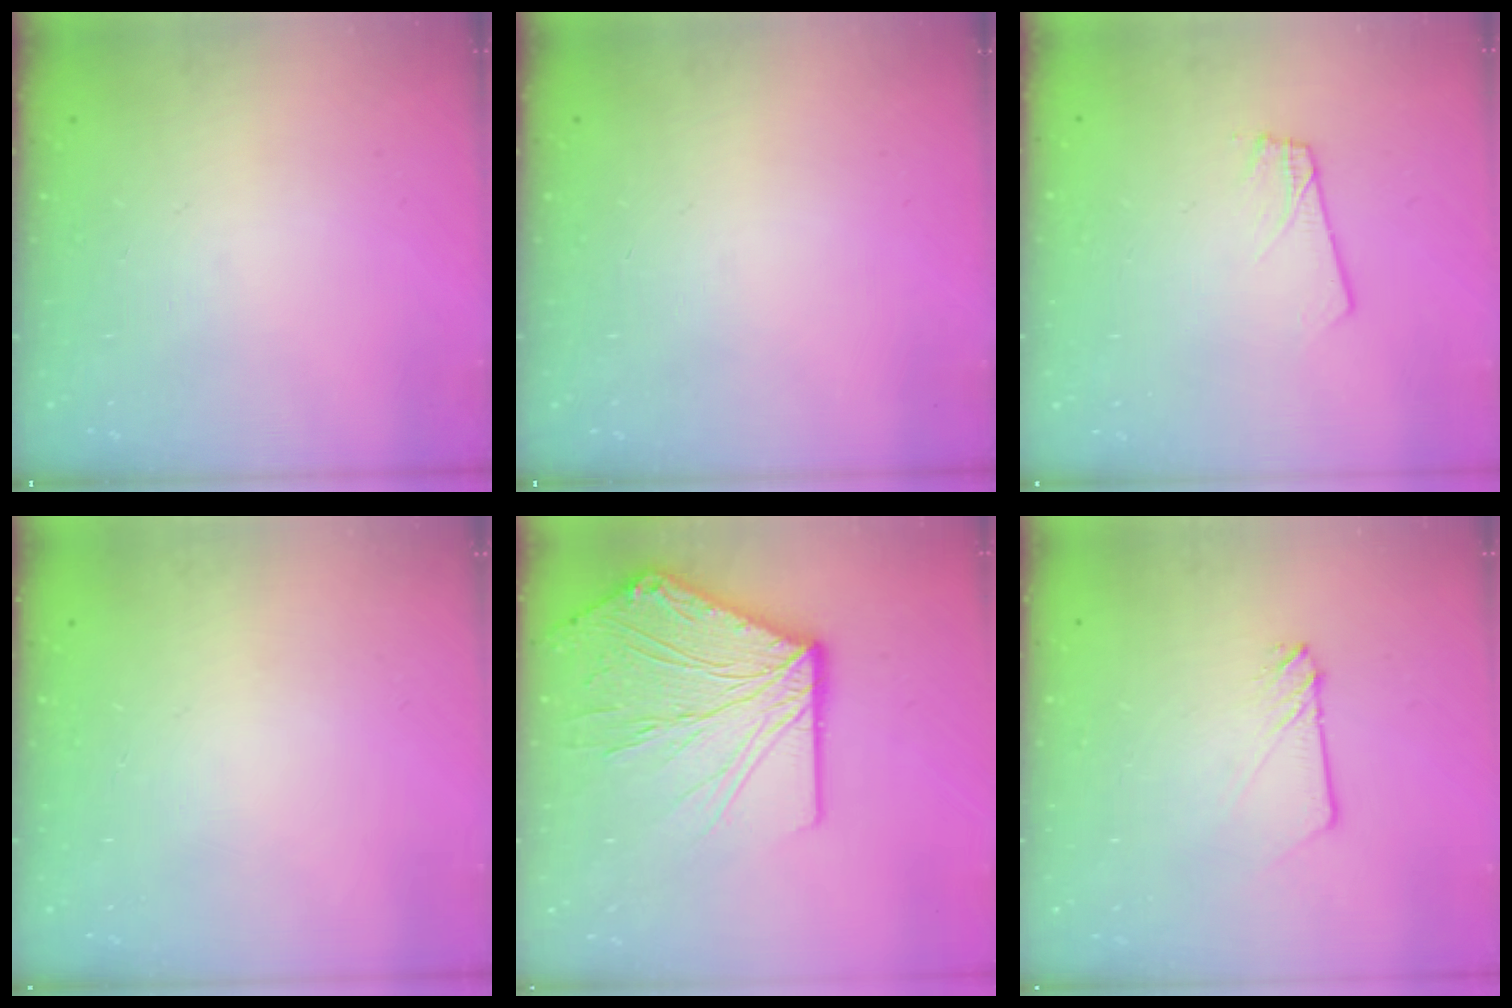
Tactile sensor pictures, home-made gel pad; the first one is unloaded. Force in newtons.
{"total": 0.0}
{"total": 1.8, "press": 1.8, "slide": 0.1}
{"total": 0.0}
{"total": 22.4, "press": 22.3, "slide": 2.8}
{"total": 3.3, "press": 3.2, "slide": 0.5}